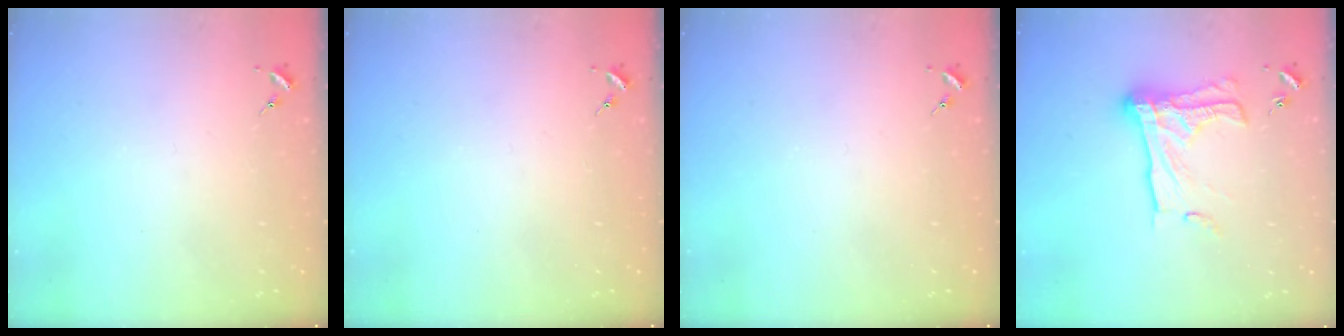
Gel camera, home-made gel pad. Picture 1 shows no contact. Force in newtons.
{"total": 0.0}
{"total": 0.0}
{"total": 17.7, "press": 17.6, "slide": 1.5}